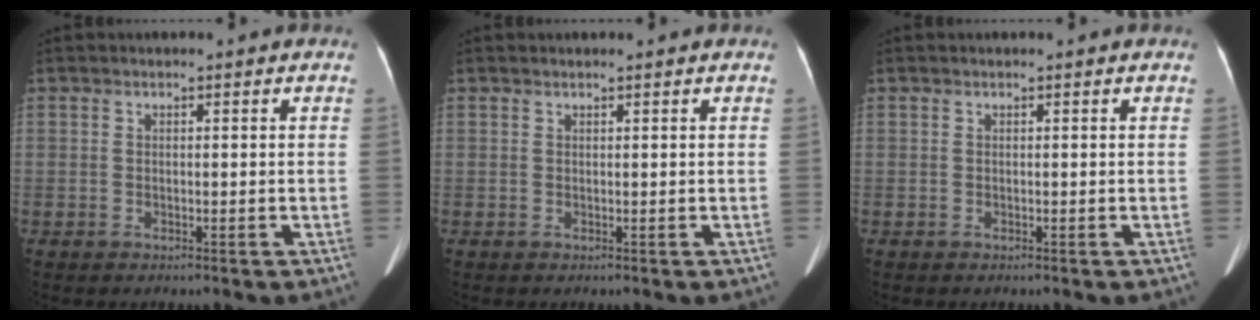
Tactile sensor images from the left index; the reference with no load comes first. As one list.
[{"total": 0.6, "force": [0.6, 0.0, 0.2], "torque": [-0.008, 0.011, 0.013]}, {"total": 0.0}]